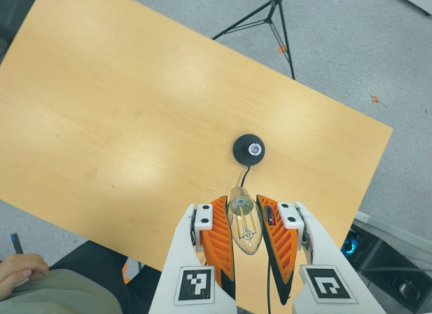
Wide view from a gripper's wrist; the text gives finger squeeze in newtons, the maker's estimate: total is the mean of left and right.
{"total": 20.6, "left": 22.4, "right": 18.8}